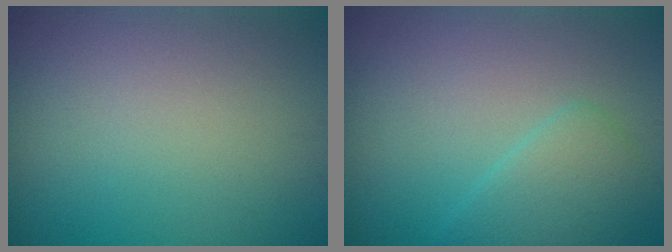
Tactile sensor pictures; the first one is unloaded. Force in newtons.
{"total": 2.9, "press": 2.9, "slide": 0.1}